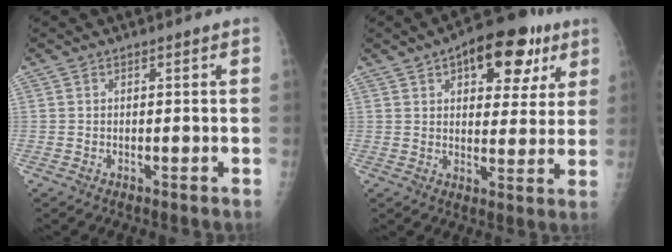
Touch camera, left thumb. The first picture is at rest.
{"total": 15.1, "force": [7.4, 7.6, 10.7], "torque": [-0.092, -0.009, 0.098]}